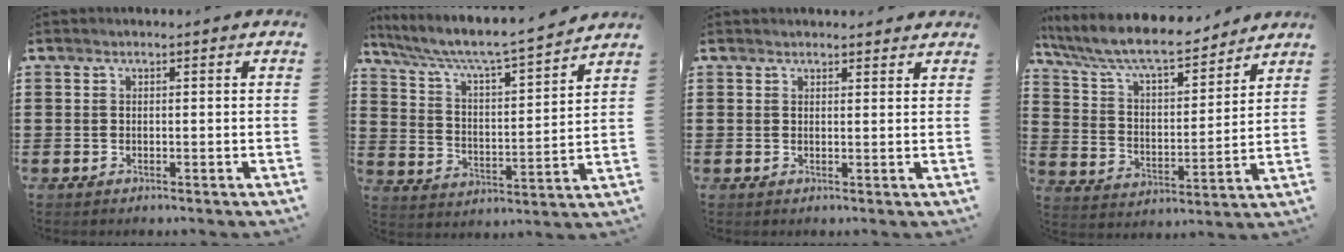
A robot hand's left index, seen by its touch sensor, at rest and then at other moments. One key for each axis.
{"total": 6.0, "fx": 5.3, "fy": 0.2, "fz": 2.8, "tx": -0.079, "ty": -0.041, "tz": 0.082}
{"total": 1.4, "fx": 1.4, "fy": 0.2, "fz": 0.2, "tx": -0.007, "ty": 0.002, "tz": 0.027}
{"total": 8.8, "fx": 7.7, "fy": 1.3, "fz": 4.0, "tx": -0.109, "ty": -0.044, "tz": 0.130}